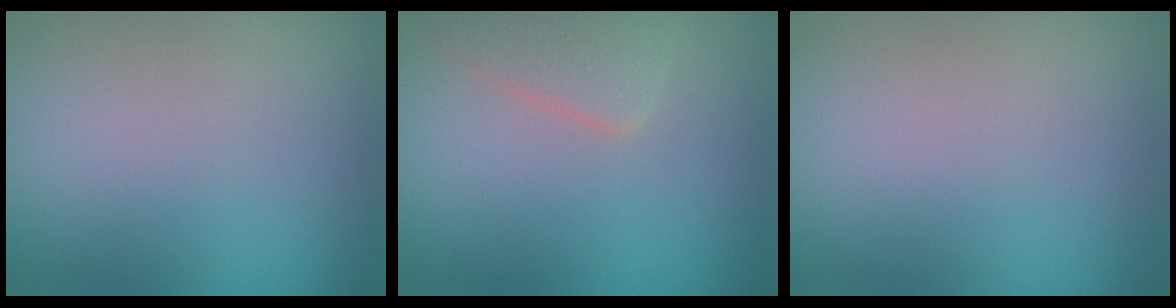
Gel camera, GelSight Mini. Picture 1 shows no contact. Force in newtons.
{"total": 2.4, "press": 2.4, "slide": 0.1}
{"total": 0.0}